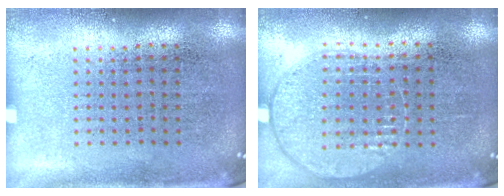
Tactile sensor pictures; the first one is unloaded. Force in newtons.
{"total": 1.0, "press": 0.9, "slide": 0.3}